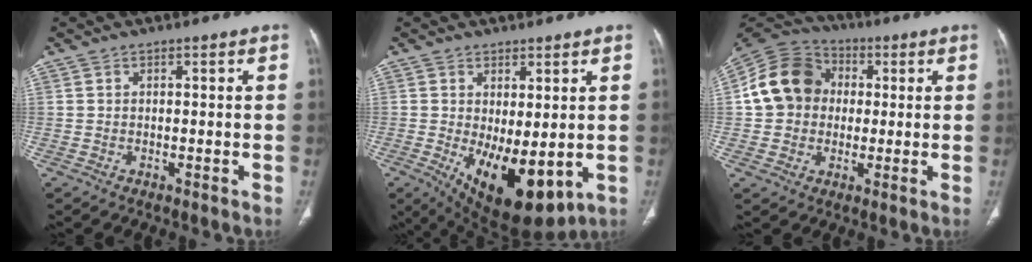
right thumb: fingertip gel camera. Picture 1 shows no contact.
{"total": 13.7, "force": [-2.3, 6.2, 12.0], "torque": [-0.173, -0.024, -0.009]}
{"total": 14.0, "force": [1.2, 12.0, 7.1], "torque": [-0.114, 0.024, 0.012]}